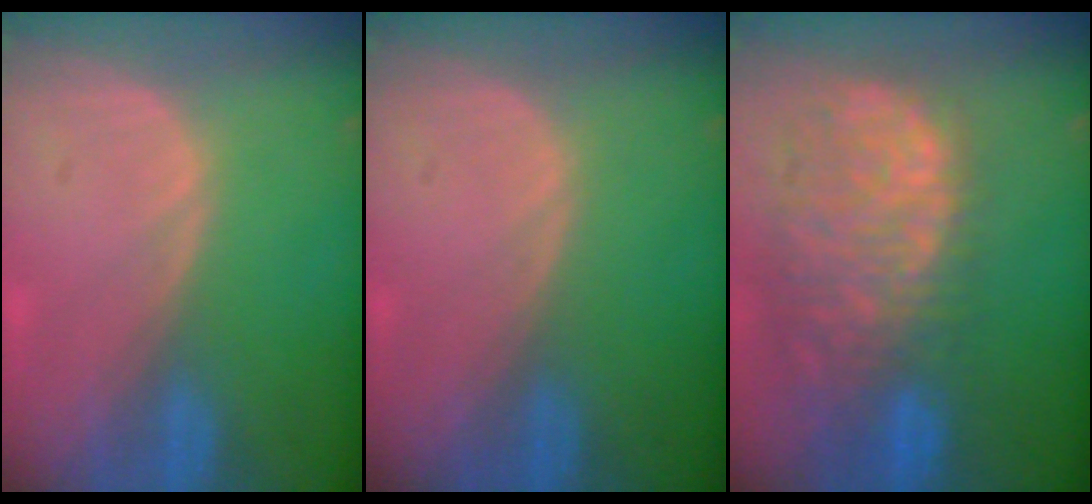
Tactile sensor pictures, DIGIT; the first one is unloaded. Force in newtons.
{"total": 0.0}
{"total": 12.9, "press": 10.6, "slide": 7.2}